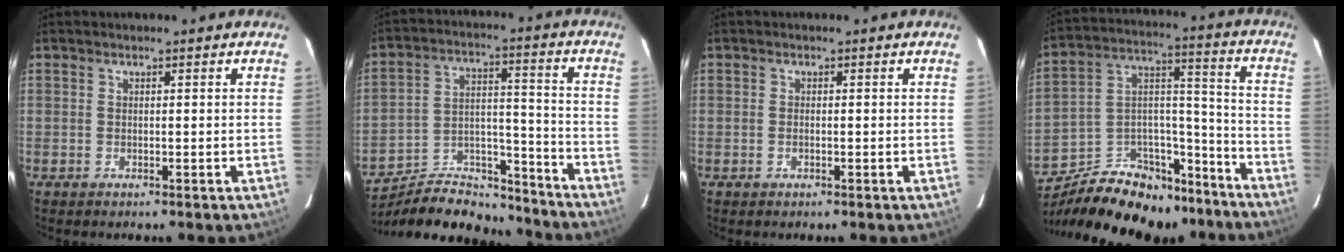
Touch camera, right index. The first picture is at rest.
{"total": 17.1, "force": [-15.4, 5.8, 4.8], "torque": [-0.091, 0.042, -0.231]}
{"total": 0.7, "force": [-0.3, 0.4, 0.6], "torque": [-0.011, 0.000, -0.005]}
{"total": 23.1, "force": [-17.6, 11.5, 9.7], "torque": [-0.188, 0.067, -0.245]}